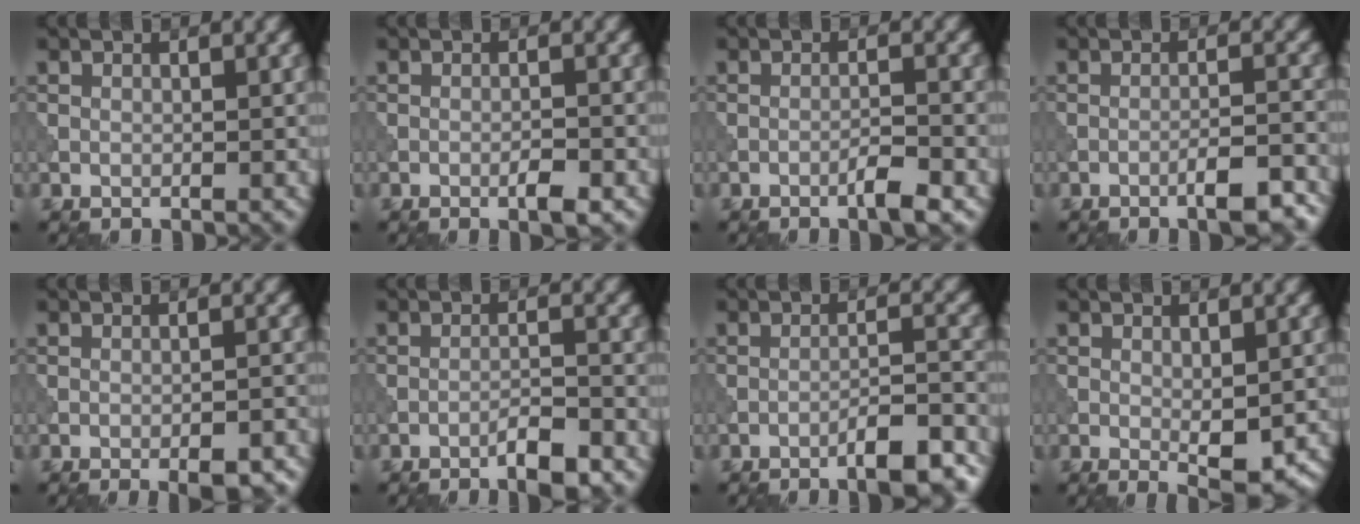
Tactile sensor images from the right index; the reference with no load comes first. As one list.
[{"total": 1.9, "force": [-1.0, 0.2, 1.6], "torque": [-0.026, 0.005, -0.017]}, {"total": 2.3, "force": [-1.3, 0.1, 1.9], "torque": [-0.031, 0.008, -0.027]}, {"total": 4.6, "force": [-2.8, 0.9, 3.5], "torque": [-0.052, 0.008, -0.042]}, {"total": 4.3, "force": [-3.0, 1.1, 2.9], "torque": [-0.047, 0.009, -0.035]}, {"total": 3.0, "force": [-2.1, 0.3, 2.1], "torque": [-0.035, 0.010, -0.040]}, {"total": 6.0, "force": [-4.2, 1.2, 4.1], "torque": [-0.054, 0.013, -0.063]}, {"total": 3.7, "force": [-0.7, 1.4, 3.4], "torque": [-0.050, -0.012, -0.003]}]